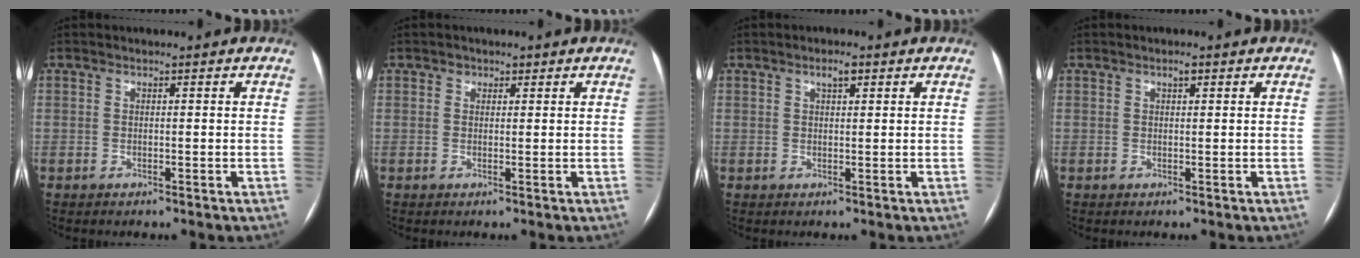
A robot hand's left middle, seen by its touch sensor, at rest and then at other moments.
{"total": 1.2, "force": [0.7, 1.0, 0.2], "torque": [0.003, -0.003, 0.006]}
{"total": 1.9, "force": [1.1, 0.6, 1.4], "torque": [-0.026, 0.005, 0.017]}
{"total": 0.9, "force": [0.5, 0.3, 0.7], "torque": [-0.012, 0.002, 0.008]}